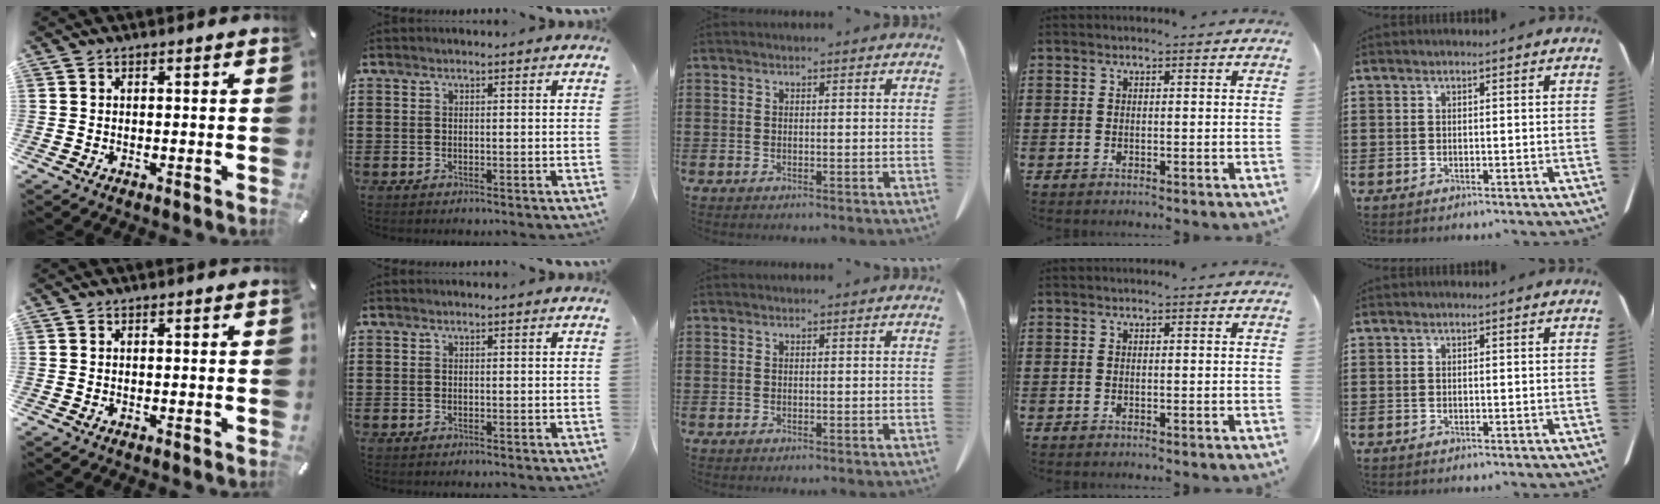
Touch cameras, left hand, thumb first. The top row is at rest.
{}